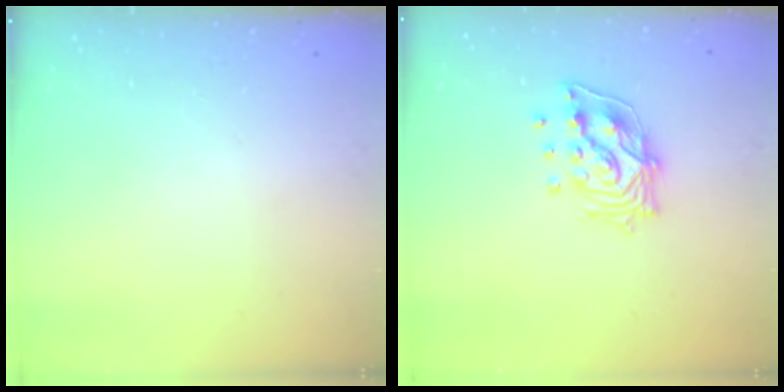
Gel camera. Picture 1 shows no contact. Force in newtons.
{"total": 13.2, "press": 13.2, "slide": 1.3}